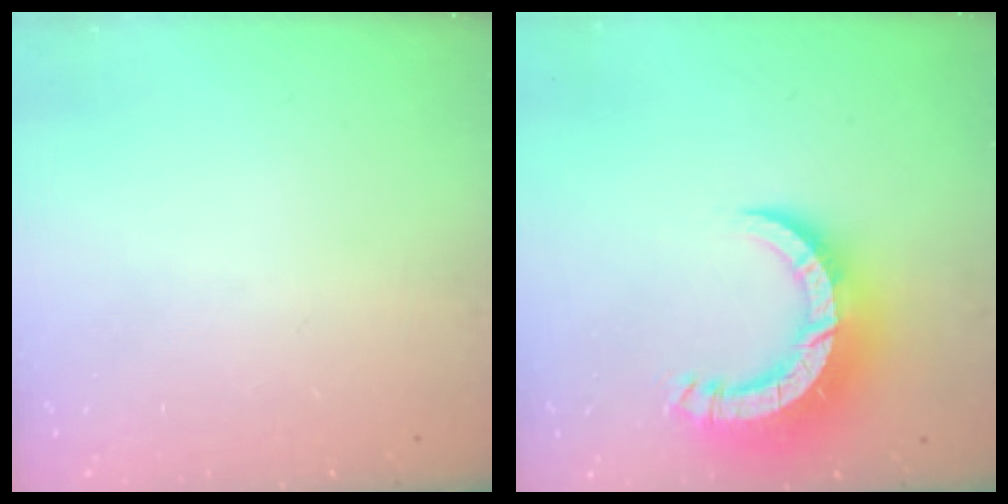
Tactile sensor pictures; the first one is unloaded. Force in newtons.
{"total": 14.4, "press": 14.3, "slide": 1.5}